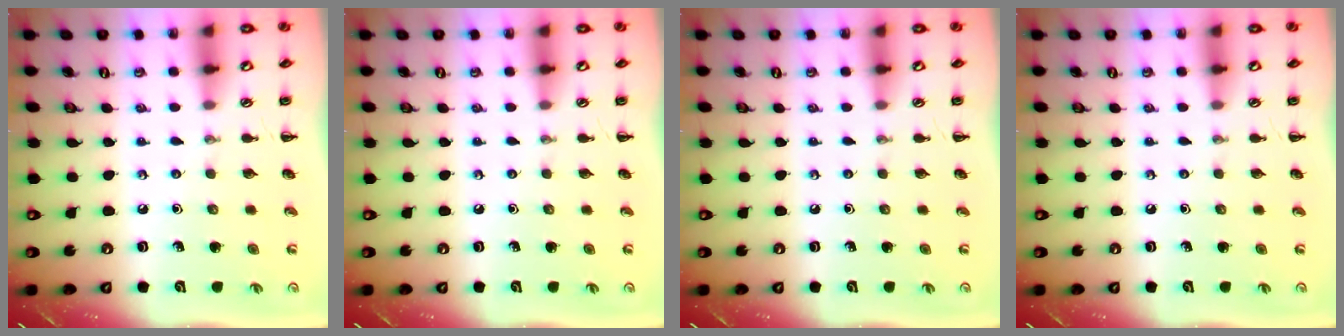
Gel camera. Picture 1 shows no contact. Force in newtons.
{"total": 0.0}
{"total": 0.0}
{"total": 0.0}